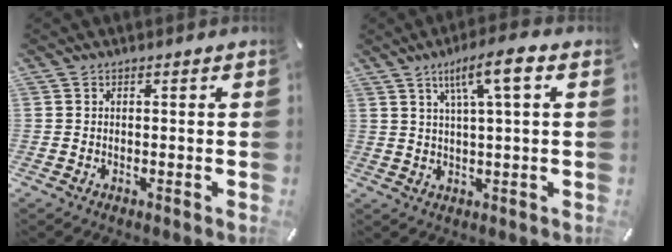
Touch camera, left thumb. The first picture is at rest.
{"total": 8.7, "force": [3.4, 1.2, 7.9], "torque": [-0.138, -0.002, 0.054]}